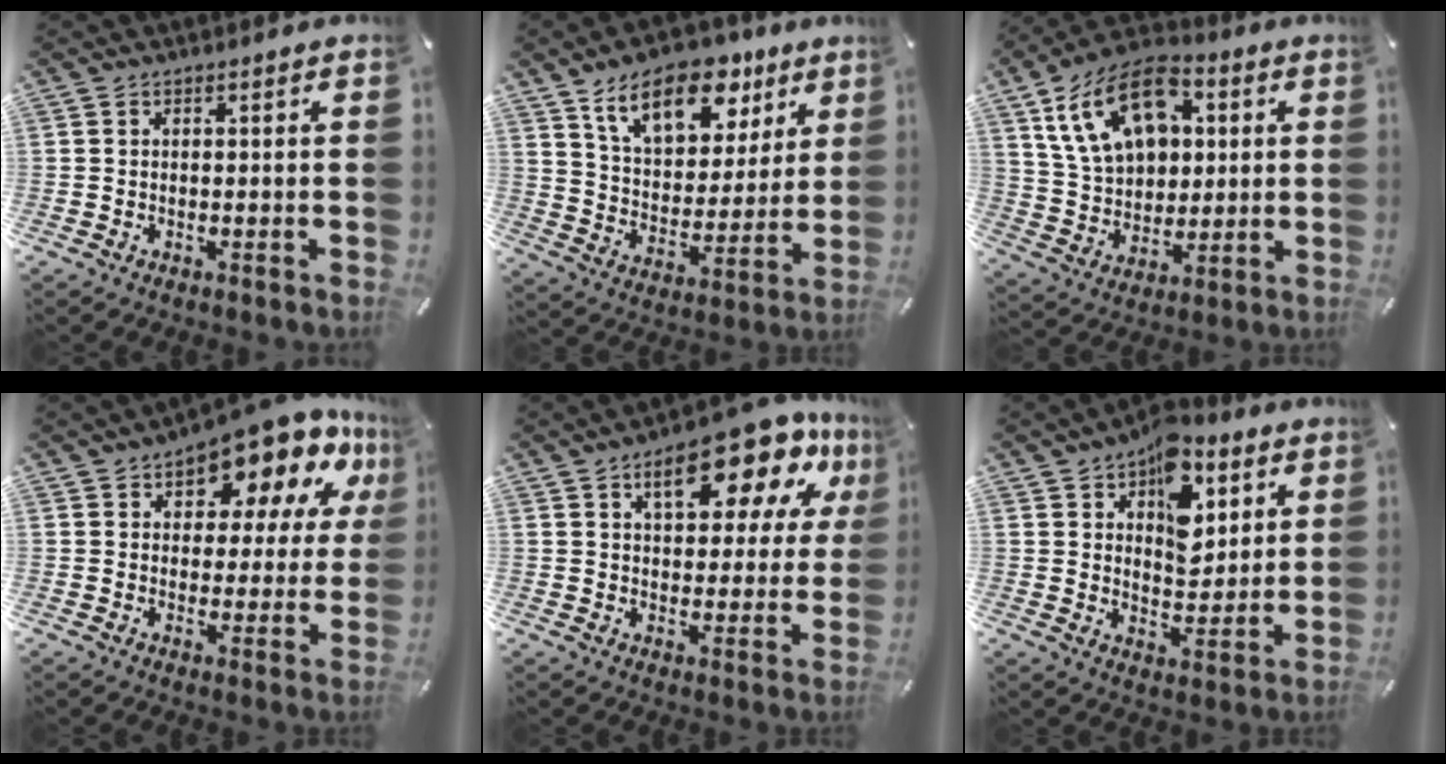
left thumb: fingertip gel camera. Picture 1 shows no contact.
{"total": 17.4, "force": [11.0, 10.1, 9.0], "torque": [-0.138, -0.058, 0.188]}
{"total": 17.8, "force": [6.6, 12.6, 10.7], "torque": [-0.203, -0.012, 0.122]}
{"total": 13.8, "force": [10.0, 6.0, 7.5], "torque": [-0.112, -0.080, 0.165]}
{"total": 17.9, "force": [10.3, 8.0, 12.4], "torque": [-0.167, -0.052, 0.164]}
{"total": 13.8, "force": [7.0, 8.7, 8.2], "torque": [-0.109, -0.033, 0.123]}